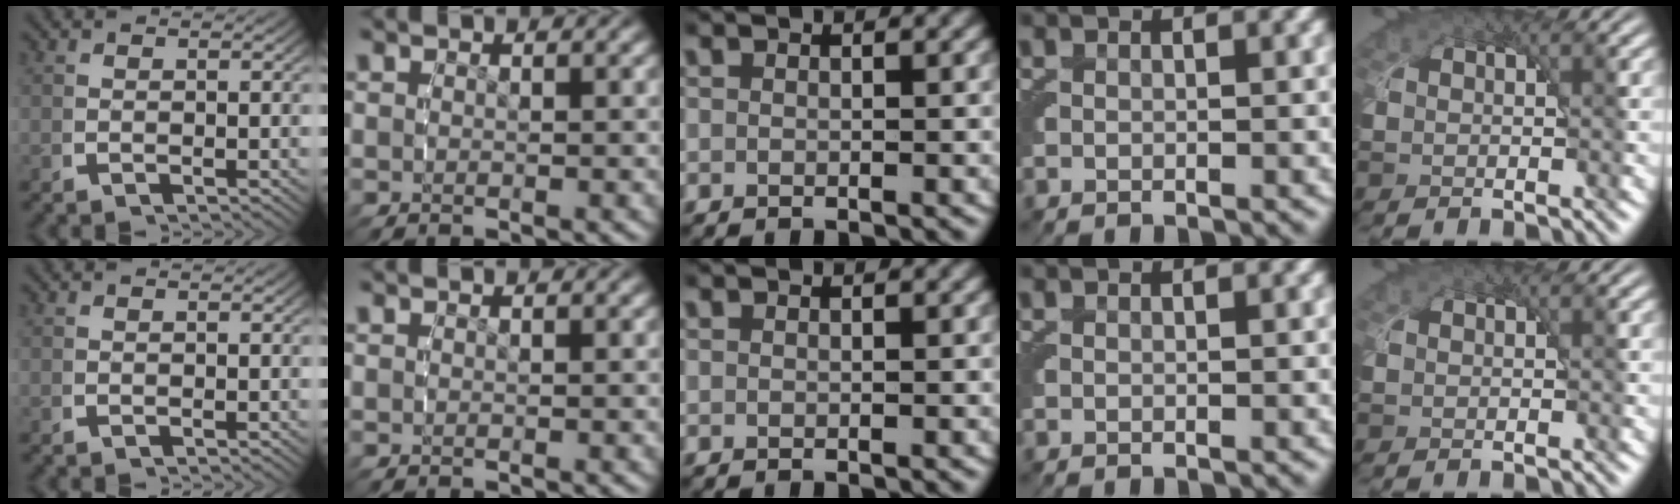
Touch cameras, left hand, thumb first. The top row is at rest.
{}